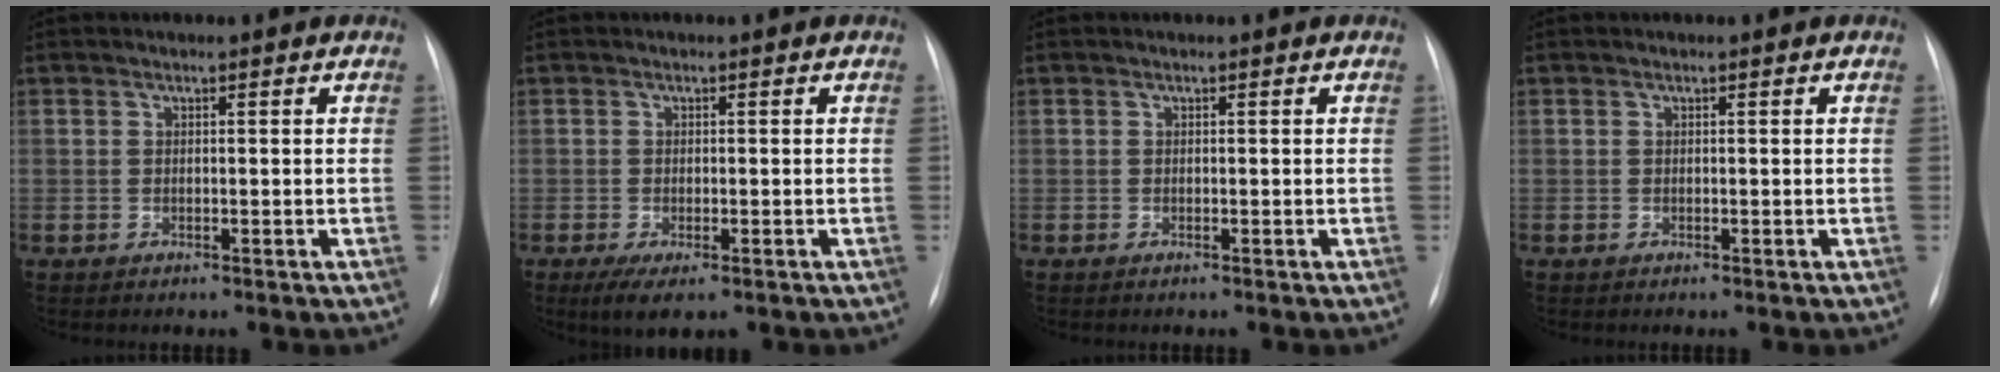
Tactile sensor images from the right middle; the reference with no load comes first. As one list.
[{"total": 4.0, "force": [-2.3, 1.2, 3.1], "torque": [-0.051, -0.010, -0.034]}, {"total": 0.0}, {"total": 0.0}]